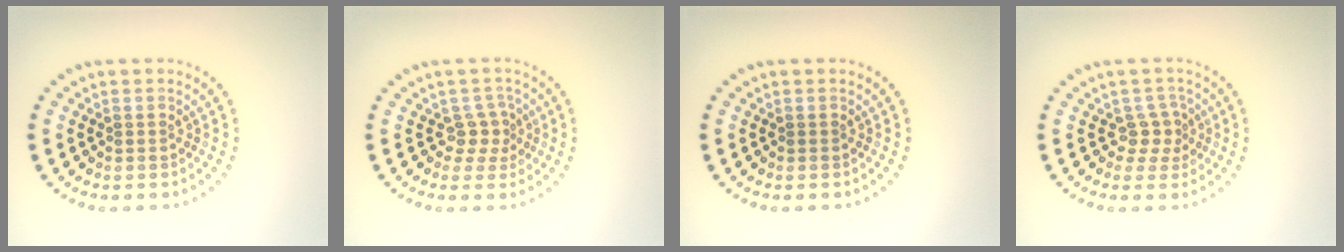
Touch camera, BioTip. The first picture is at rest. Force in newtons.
{"total": 1.9, "press": 1.4, "slide": 1.3}
{"total": 0.0}
{"total": 1.9, "press": 1.4, "slide": 1.3}